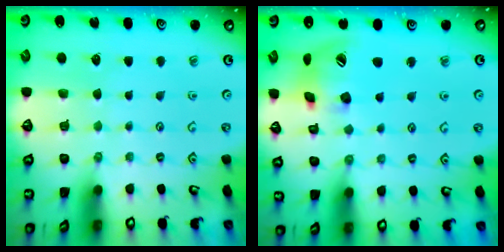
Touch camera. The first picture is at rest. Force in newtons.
{"total": 16.4, "press": 16.3, "slide": 2.2}